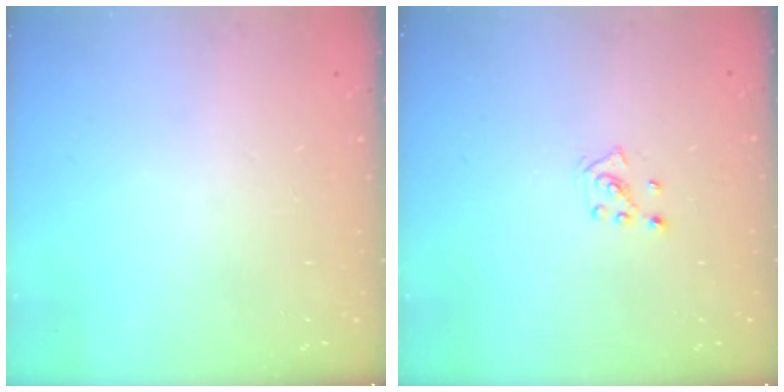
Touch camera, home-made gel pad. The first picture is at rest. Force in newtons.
{"total": 2.8, "press": 2.8, "slide": 0.2}